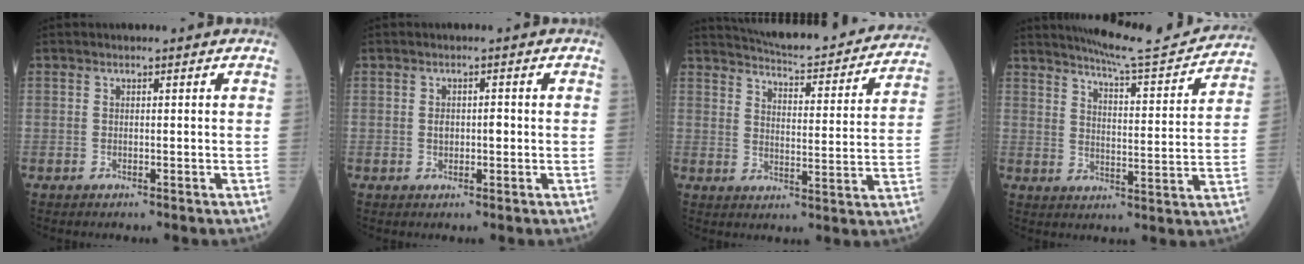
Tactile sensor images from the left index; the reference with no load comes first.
{"total": 2.0, "force": [-0.1, 1.1, 1.7], "torque": [-0.026, 0.008, 0.000]}
{"total": 22.8, "force": [21.2, 3.1, 7.8], "torque": [-0.108, -0.035, 0.261]}
{"total": 14.6, "force": [13.9, 0.3, 4.3], "torque": [-0.066, -0.021, 0.183]}